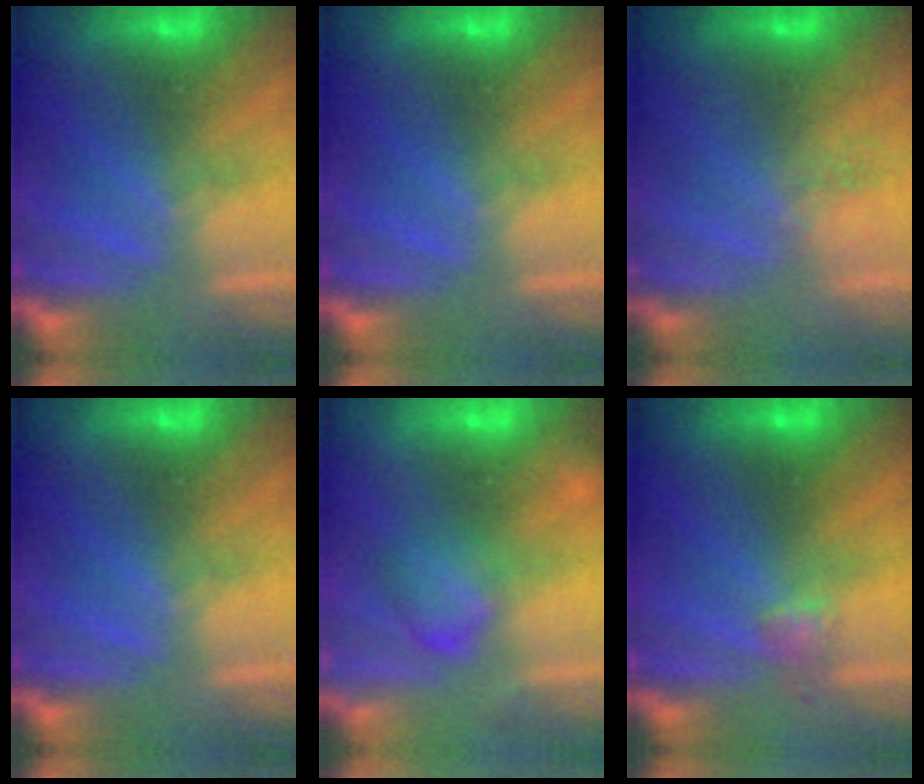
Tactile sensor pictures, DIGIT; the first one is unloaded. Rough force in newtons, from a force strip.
{"total": 0.0}
{"total": 2.4}
{"total": 0.0}
{"total": 2.4}
{"total": 3.0}